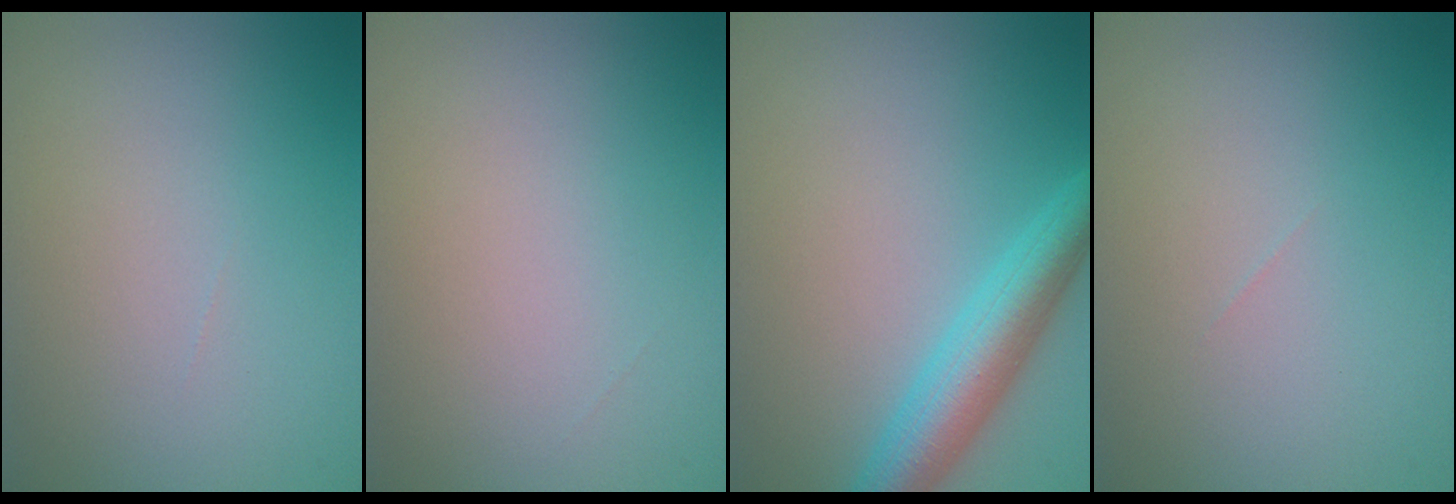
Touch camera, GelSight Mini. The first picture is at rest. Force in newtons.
{"total": 0.0}
{"total": 5.0, "press": 5.0, "slide": 0.2}
{"total": 0.0}